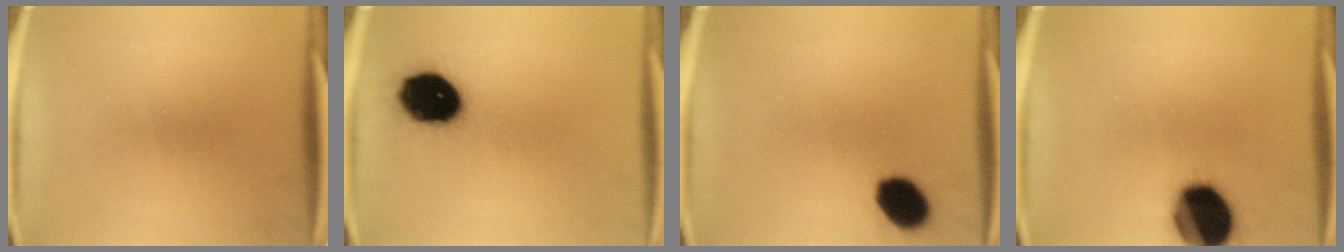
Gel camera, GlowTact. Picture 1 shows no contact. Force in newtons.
{"total": 15.4}
{"total": 8.7}
{"total": 17.6}